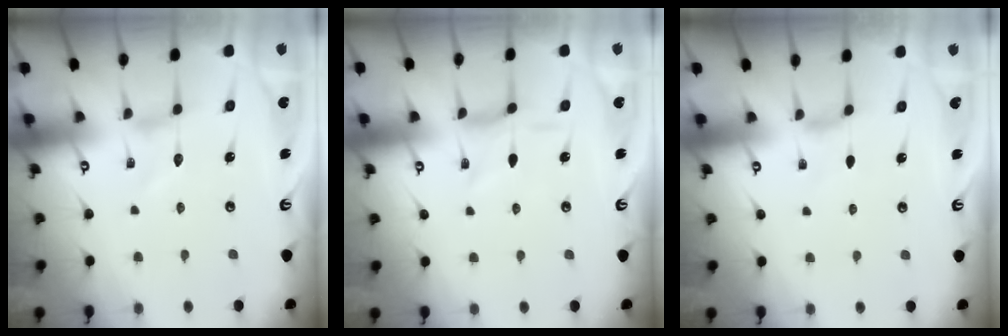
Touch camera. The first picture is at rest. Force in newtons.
{"total": 1.9, "press": 1.8, "slide": 0.5}
{"total": 0.6, "press": 0.6, "slide": 0.2}